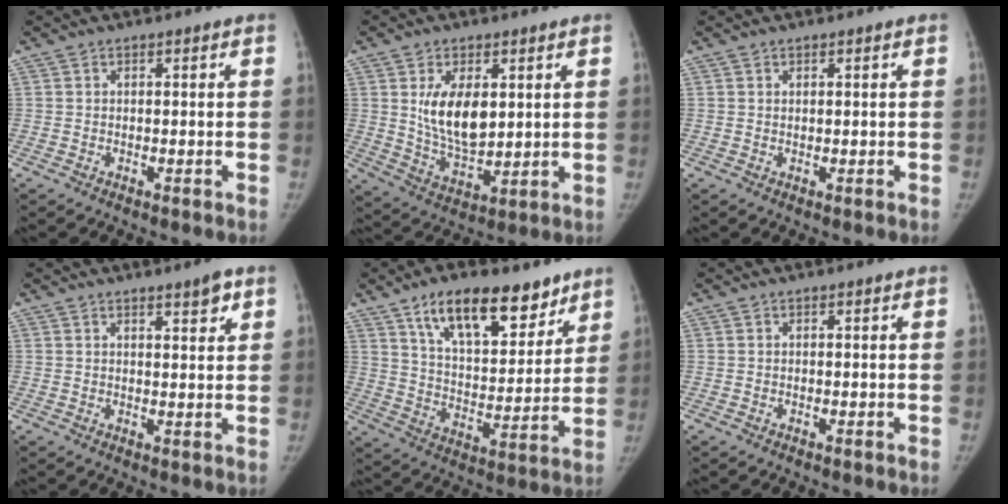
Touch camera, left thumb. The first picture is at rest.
{"total": 11.3, "force": [2.8, 6.2, 9.1], "torque": [-0.138, -0.026, 0.065]}
{"total": 0.6, "force": [0.5, 0.2, 0.3], "torque": [-0.005, -0.004, 0.009]}
{"total": 3.3, "force": [2.2, 0.7, 2.4], "torque": [-0.028, -0.015, 0.032]}
{"total": 18.4, "force": [11.8, 8.2, 11.6], "torque": [-0.137, -0.057, 0.200]}
{"total": 0.0}